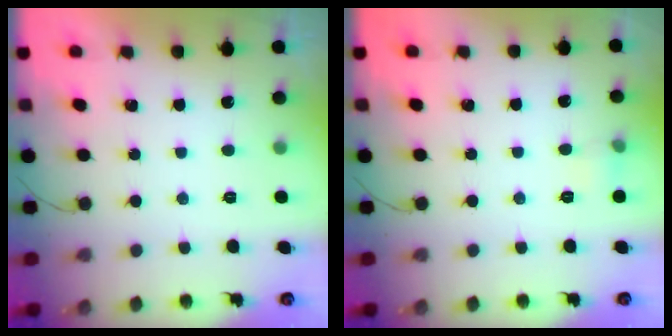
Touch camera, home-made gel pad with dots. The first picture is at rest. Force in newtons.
{"total": 4.5, "press": 4.3, "slide": 1.5}